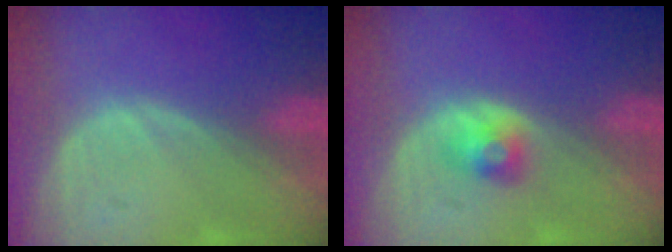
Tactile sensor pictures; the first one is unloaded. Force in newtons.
{"total": 2.6, "press": 2.4, "slide": 1.2}